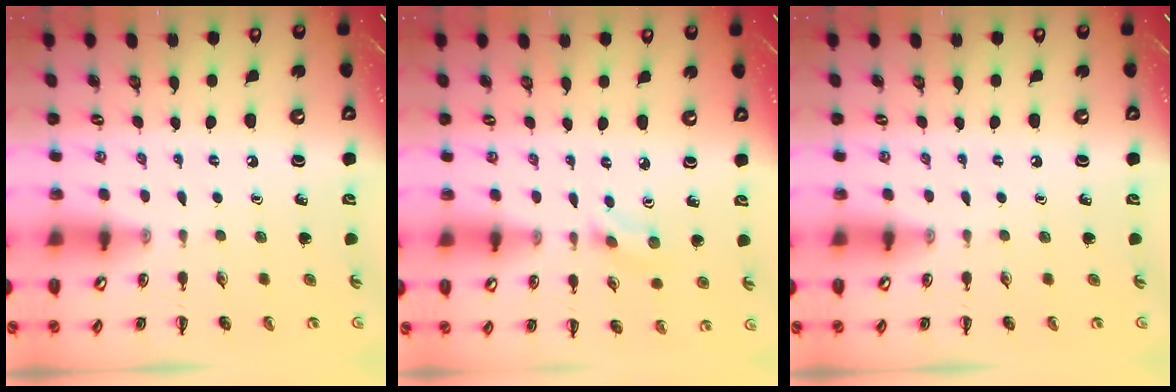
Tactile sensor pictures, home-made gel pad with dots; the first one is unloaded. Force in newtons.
{"total": 2.0, "press": 1.9, "slide": 0.8}
{"total": 0.0}